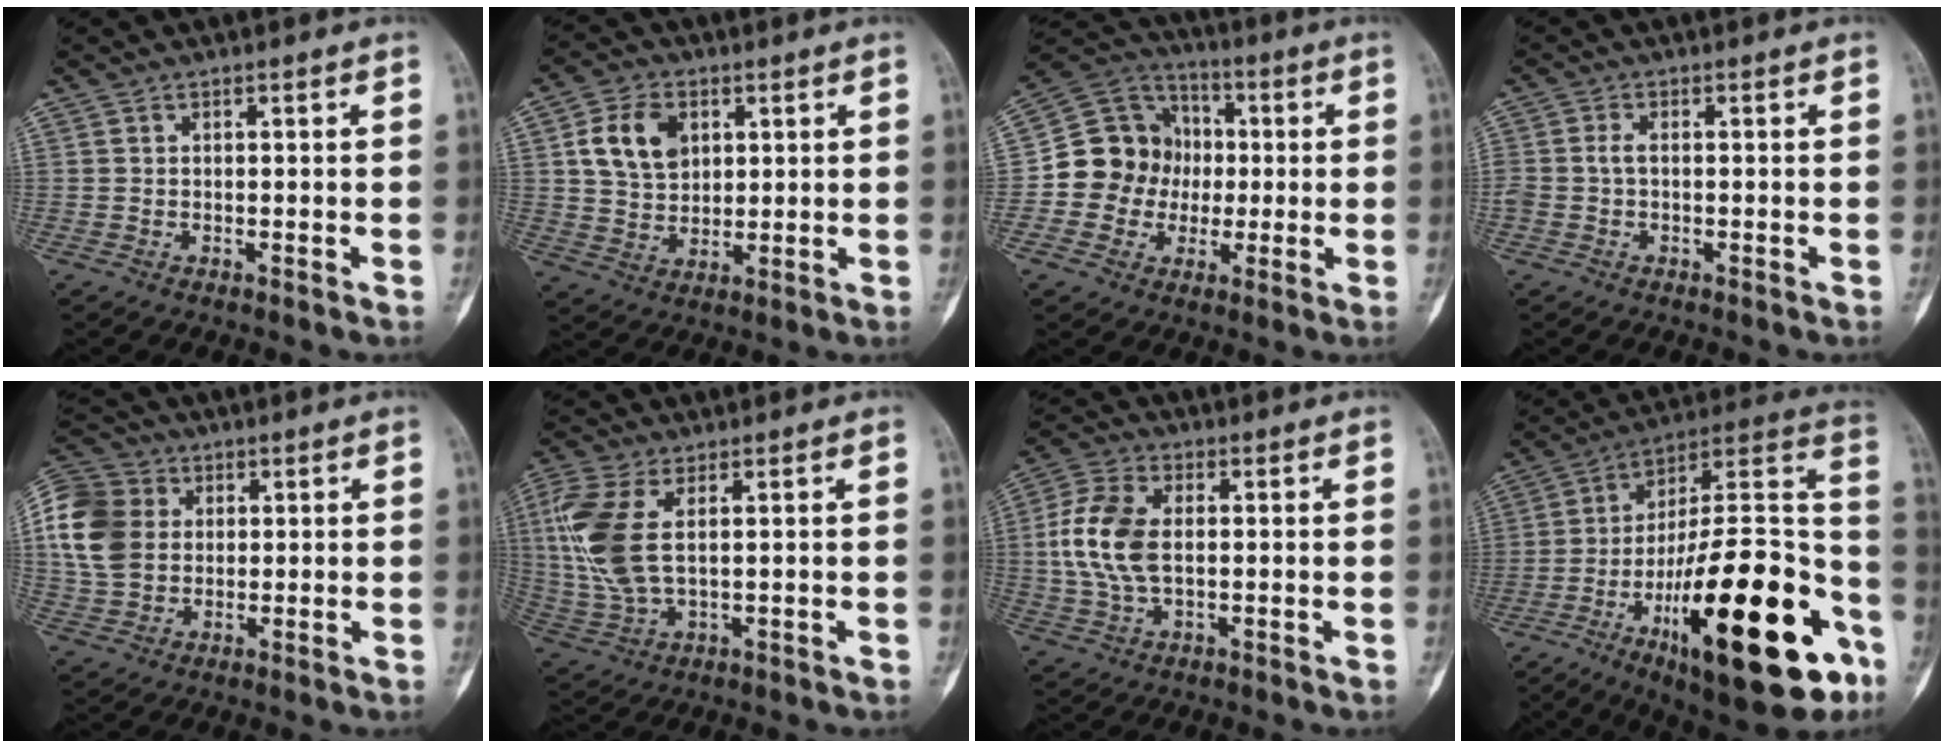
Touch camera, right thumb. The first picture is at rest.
{"total": 9.7, "force": [3.0, 7.0, 6.0], "torque": [-0.091, -0.007, 0.059]}
{"total": 13.7, "force": [-0.8, 12.7, 5.1], "torque": [-0.044, 0.032, -0.018]}
{"total": 2.2, "force": [-0.2, 1.4, 1.8], "torque": [-0.048, 0.005, -0.006]}
{"total": 13.8, "force": [2.2, 11.1, 7.9], "torque": [-0.151, 0.008, 0.036]}
{"total": 12.2, "force": [2.5, 5.9, 10.4], "torque": [-0.259, 0.000, 0.055]}
{"total": 11.1, "force": [0.5, 6.5, 8.9], "torque": [-0.198, 0.009, 0.009]}
{"total": 34.7, "force": [-13.9, 11.3, 29.6], "torque": [-0.398, 0.063, -0.211]}